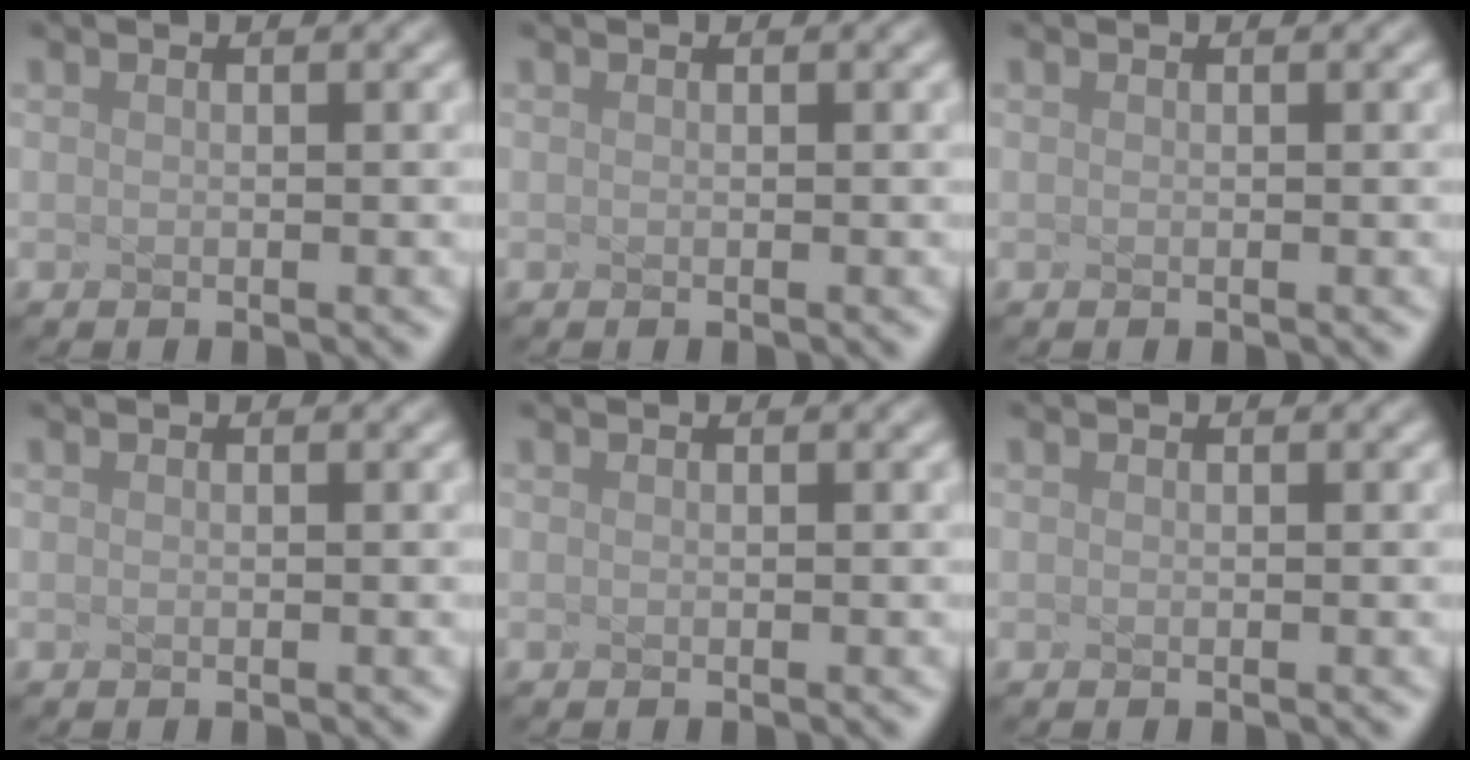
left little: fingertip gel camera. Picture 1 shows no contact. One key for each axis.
{"total": 0.0}
{"total": 0.0}
{"total": 0.0}
{"total": 0.0}
{"total": 0.0}